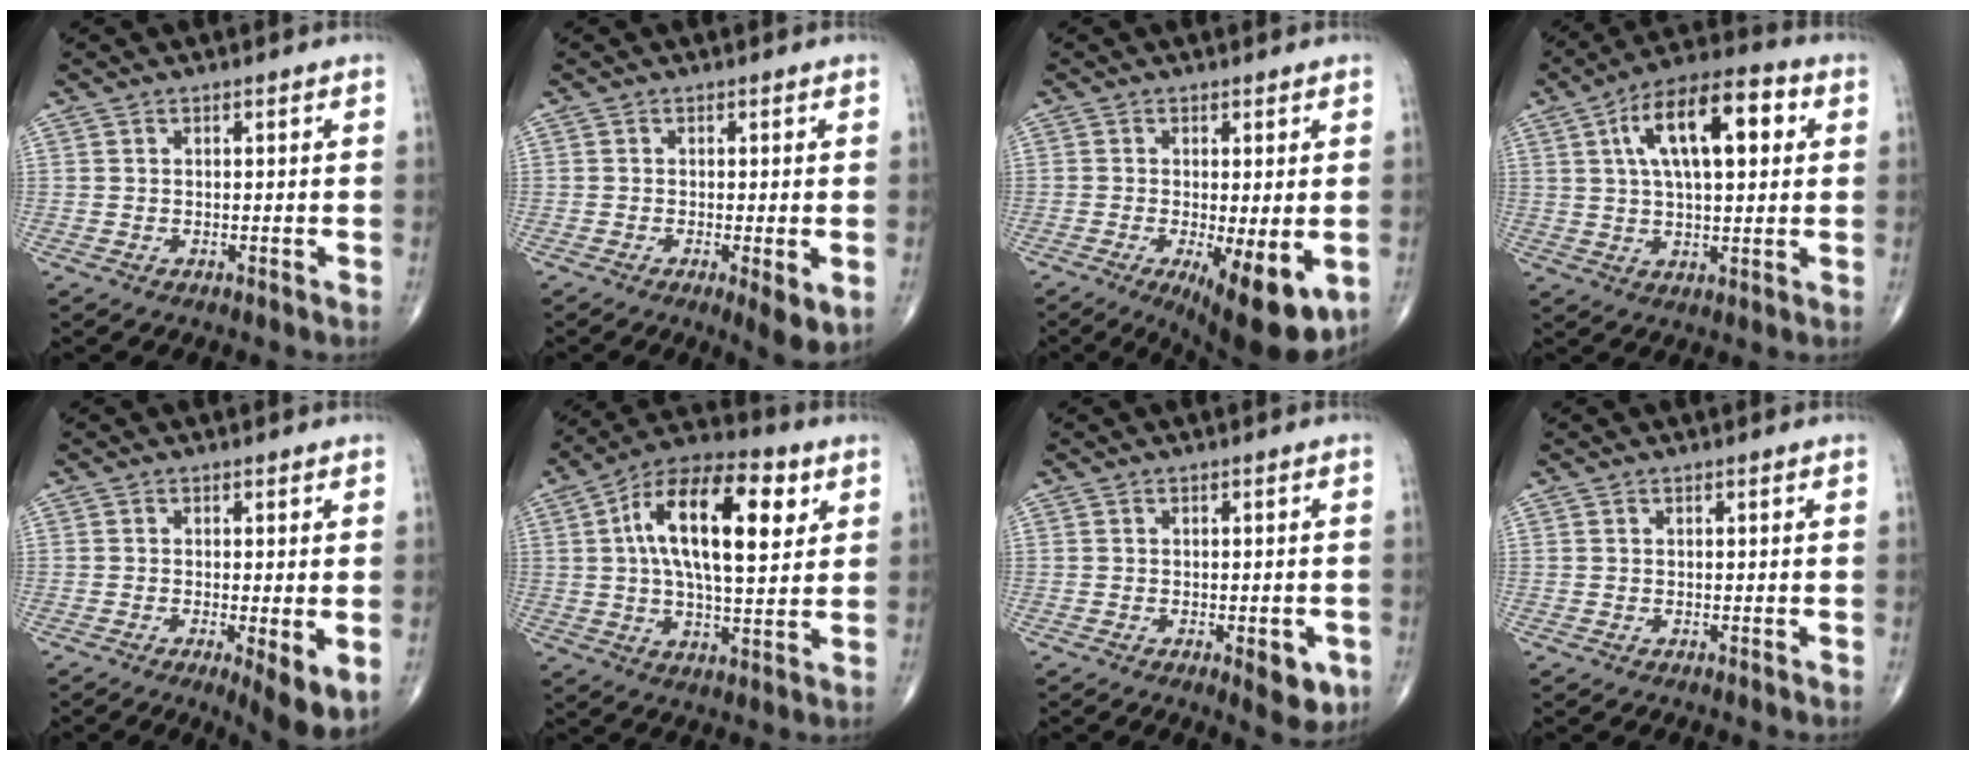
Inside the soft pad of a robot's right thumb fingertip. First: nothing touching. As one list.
[{"total": 4.5, "force": [-1.2, 1.0, 4.3], "torque": [-0.069, -0.015, -0.021]}, {"total": 11.9, "force": [-3.6, 3.7, 10.7], "torque": [-0.147, -0.024, -0.044]}, {"total": 16.3, "force": [4.6, 7.0, 14.0], "torque": [-0.215, 0.015, 0.066]}, {"total": 6.4, "force": [-1.4, 1.5, 6.0], "torque": [-0.094, -0.021, -0.023]}, {"total": 19.5, "force": [5.3, 8.4, 16.7], "torque": [-0.262, 0.004, 0.075]}, {"total": 5.2, "force": [-1.9, 2.1, 4.4], "torque": [-0.037, -0.003, -0.019]}, {"total": 0.0}]